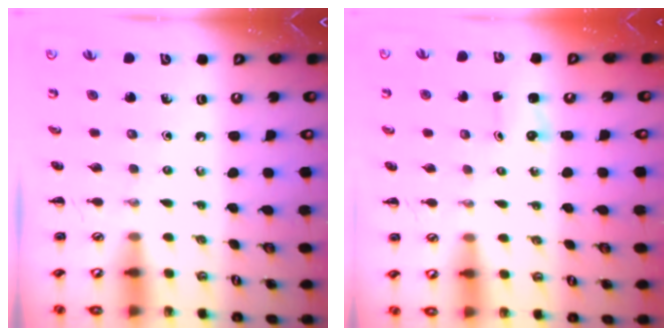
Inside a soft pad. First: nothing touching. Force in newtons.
{"total": 0.9, "press": 0.8, "slide": 0.2}